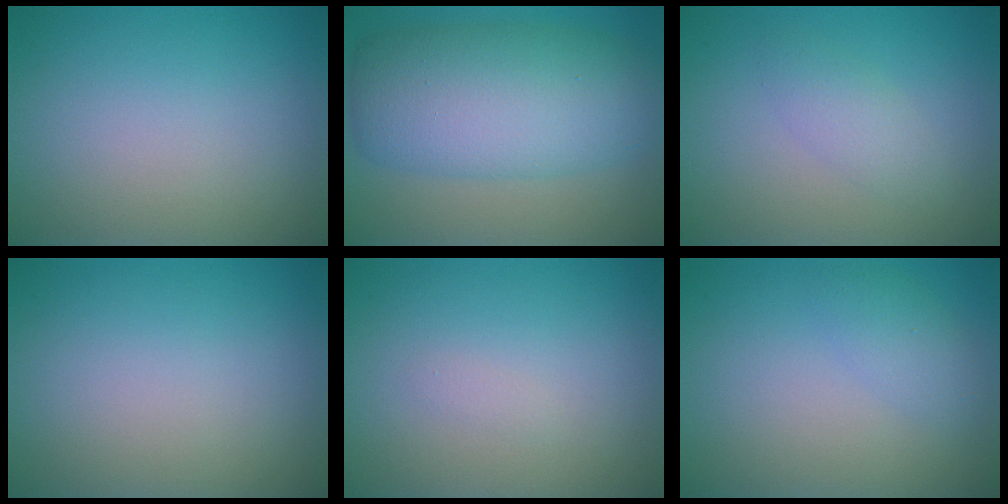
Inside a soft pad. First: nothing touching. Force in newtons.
{"total": 9.7, "press": 9.7, "slide": 0.2}
{"total": 1.8, "press": 1.8, "slide": 0.2}
{"total": 0.0}
{"total": 0.5, "press": 0.5, "slide": 0.0}
{"total": 1.7, "press": 1.7, "slide": 0.0}